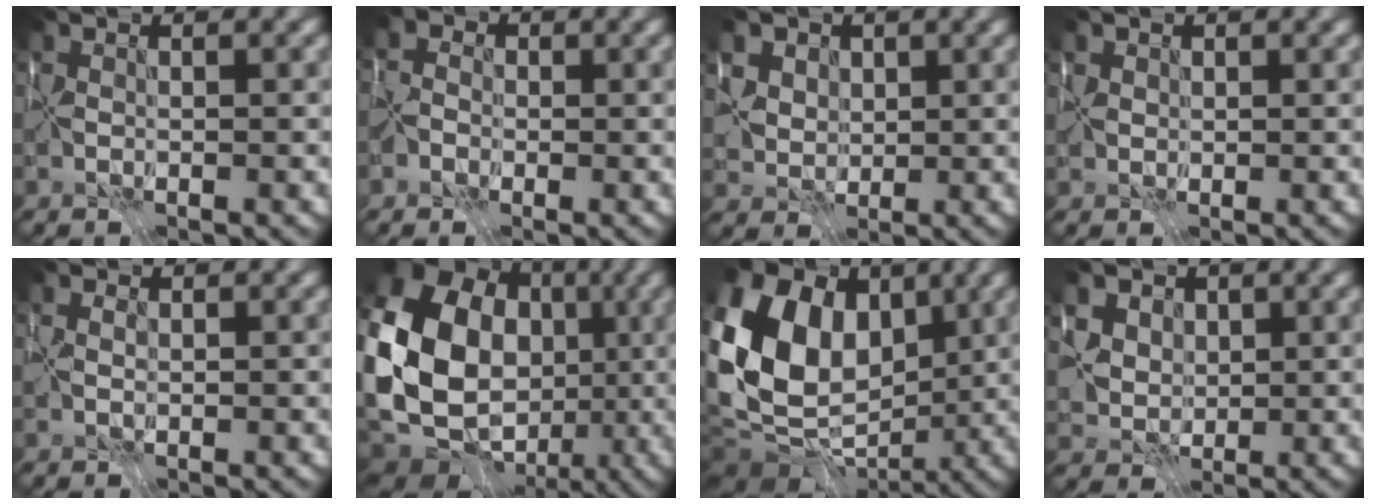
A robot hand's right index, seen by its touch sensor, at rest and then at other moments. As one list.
[{"total": 3.1, "force": [-0.6, 2.9, 0.9], "torque": [0.001, 0.020, -0.045]}, {"total": 5.9, "force": [2.9, 4.5, 2.3], "torque": [-0.056, 0.013, 0.042]}, {"total": 0.7, "force": [0.5, 0.5, -0.3], "torque": [0.004, 0.002, 0.010]}, {"total": 1.0, "force": [0.1, 0.7, 0.7], "torque": [-0.017, 0.008, 0.003]}, {"total": 17.9, "force": [-0.3, 14.4, 10.6], "torque": [-0.229, 0.010, 0.003]}, {"total": 16.1, "force": [1.4, 12.0, 10.6], "torque": [-0.208, 0.029, 0.026]}, {"total": 7.1, "force": [3.2, 5.6, 3.1], "torque": [-0.064, 0.019, 0.044]}]